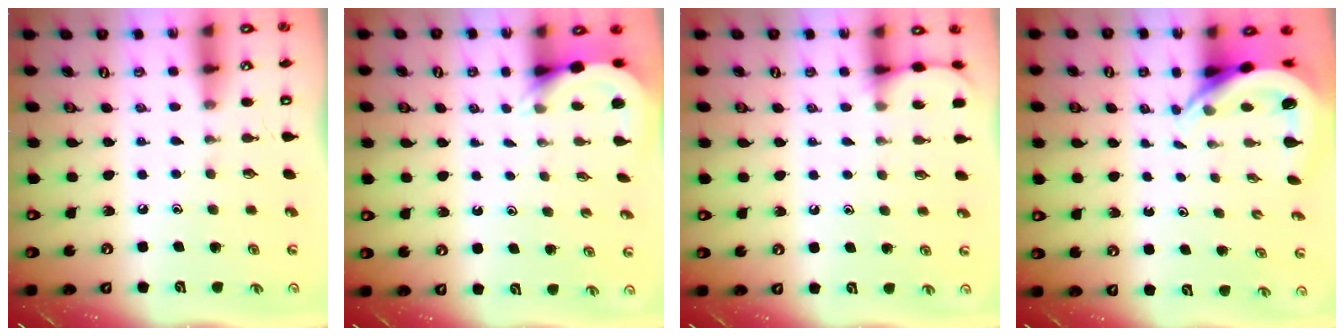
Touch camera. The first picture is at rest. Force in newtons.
{"total": 3.5, "press": 3.5, "slide": 0.3}
{"total": 4.6, "press": 4.5, "slide": 0.4}
{"total": 4.9, "press": 4.8, "slide": 0.8}